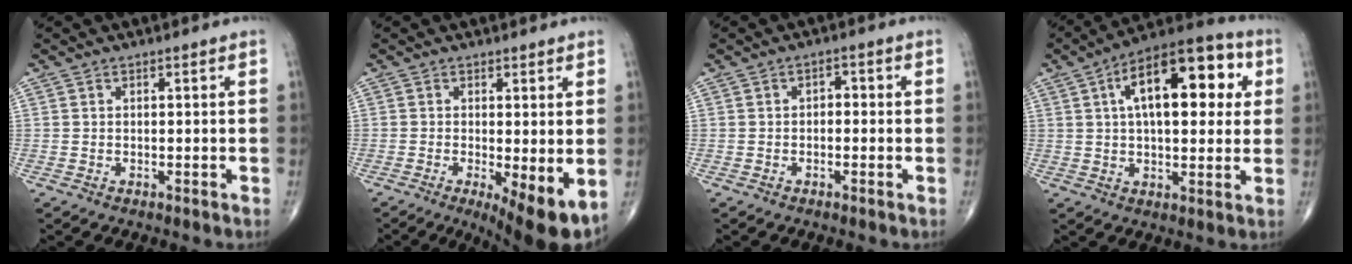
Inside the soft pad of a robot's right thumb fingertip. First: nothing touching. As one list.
[{"total": 8.5, "force": [-2.1, 2.3, 7.9], "torque": [-0.115, -0.020, -0.028]}, {"total": 1.9, "force": [-0.3, 1.3, 1.3], "torque": [-0.003, 0.011, -0.013]}, {"total": 19.5, "force": [5.1, 9.2, 16.4], "torque": [-0.213, 0.018, 0.064]}]